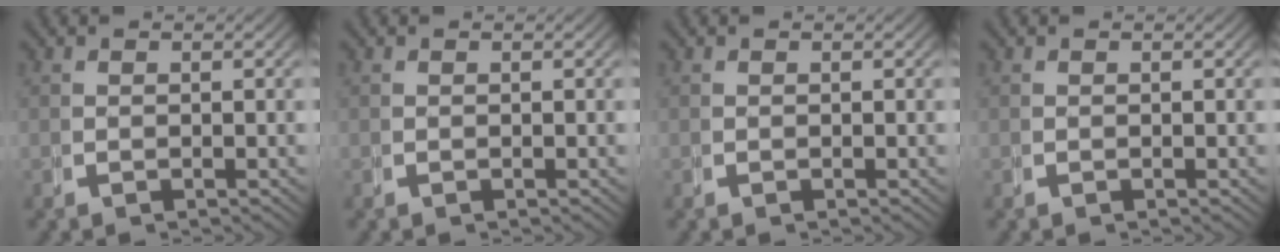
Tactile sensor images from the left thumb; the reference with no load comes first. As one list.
[{"total": 0.0}, {"total": 0.0}, {"total": 0.0}]